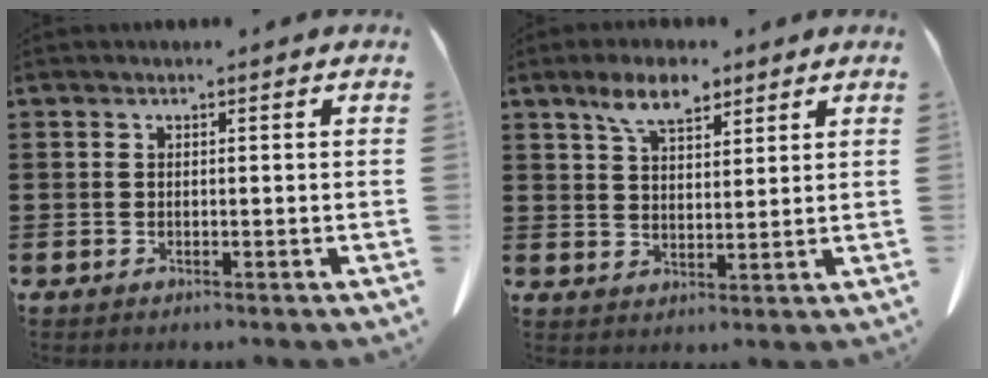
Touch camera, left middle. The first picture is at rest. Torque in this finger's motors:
{"motor_torque": [1.79, 0.35, 0.38, 0.08]}